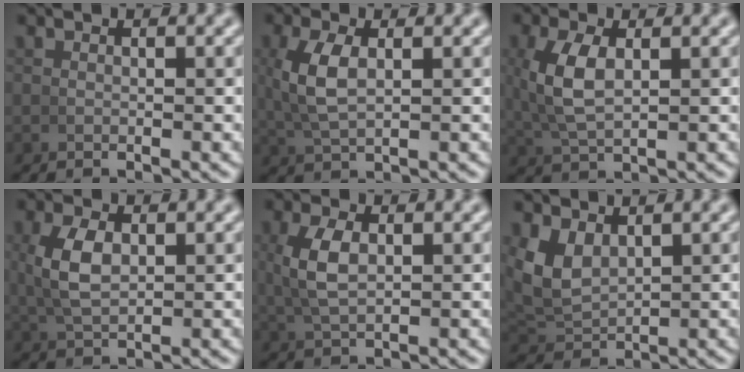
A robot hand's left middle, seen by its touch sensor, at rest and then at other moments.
{"total": 3.7, "force": [0.7, 1.7, 3.1], "torque": [-0.077, -0.001, 0.024]}
{"total": 4.2, "force": [0.8, 2.1, 3.6], "torque": [-0.089, -0.005, 0.028]}
{"total": 3.8, "force": [0.7, 2.1, 3.1], "torque": [-0.072, -0.001, 0.022]}
{"total": 3.4, "force": [0.6, 1.6, 2.9], "torque": [-0.067, 0.001, 0.020]}
{"total": 4.3, "force": [1.4, 3.0, 2.7], "torque": [-0.082, -0.011, 0.040]}